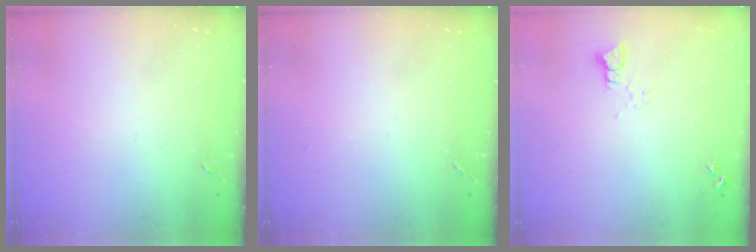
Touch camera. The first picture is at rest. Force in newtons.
{"total": 0.0}
{"total": 3.0, "press": 3.0, "slide": 0.2}